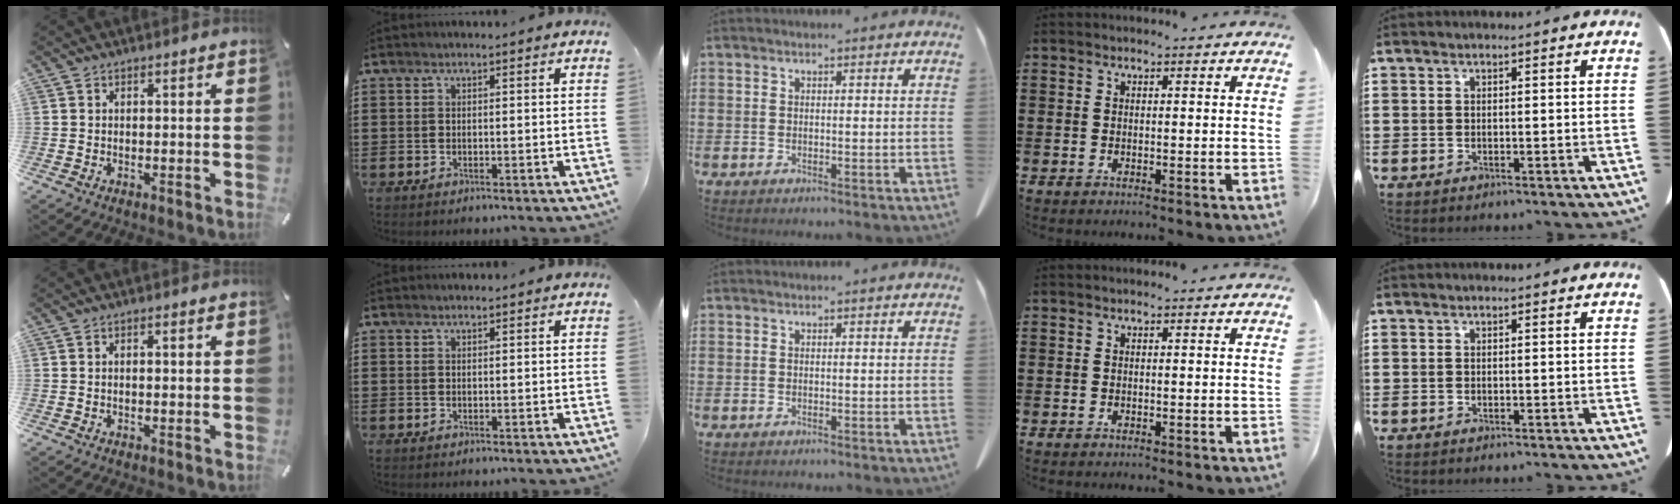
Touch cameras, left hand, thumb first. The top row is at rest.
{"thumb": {"total": 1.1, "force": [-0.3, 0.5, 0.9], "torque": [-0.016, 0.002, -0.006]}, "index": {"total": 0.7, "force": [0.6, 0.2, 0.1], "torque": [-0.005, 0.000, 0.013]}}